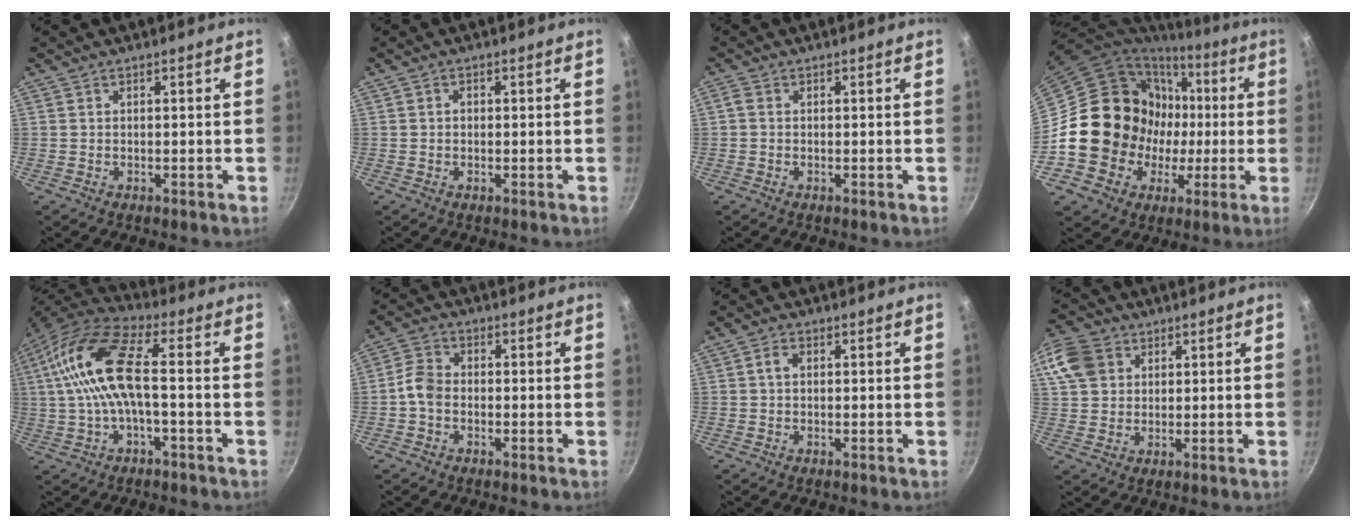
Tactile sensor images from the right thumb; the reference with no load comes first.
{"total": 1.0, "force": [-0.1, 0.9, 0.5], "torque": [-0.007, 0.005, -0.002]}
{"total": 1.2, "force": [-0.1, 1.0, 0.7], "torque": [-0.016, 0.004, -0.004]}
{"total": 21.2, "force": [-0.4, 18.9, 9.6], "torque": [-0.146, 0.029, 0.008]}
{"total": 15.7, "force": [0.3, 6.2, 14.4], "torque": [-0.290, 0.033, -0.007]}
{"total": 4.4, "force": [-1.3, 3.3, 2.7], "torque": [-0.051, 0.021, -0.037]}
{"total": 1.9, "force": [0.2, 1.4, 1.3], "torque": [-0.021, 0.005, 0.002]}
{"total": 11.3, "force": [4.3, 9.1, 5.1], "torque": [-0.103, 0.008, 0.076]}